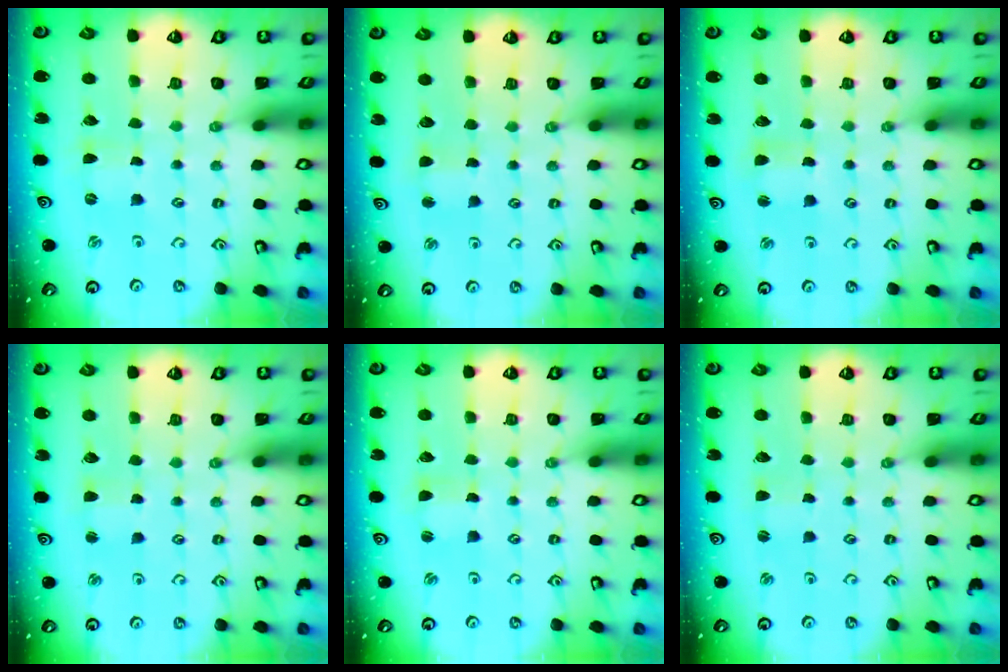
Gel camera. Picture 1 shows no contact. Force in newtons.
{"total": 2.4, "press": 2.4, "slide": 0.3}
{"total": 2.0, "press": 2.0, "slide": 0.3}
{"total": 3.0, "press": 3.0, "slide": 0.3}
{"total": 1.0, "press": 1.0, "slide": 0.2}
{"total": 1.5, "press": 1.5, "slide": 0.3}